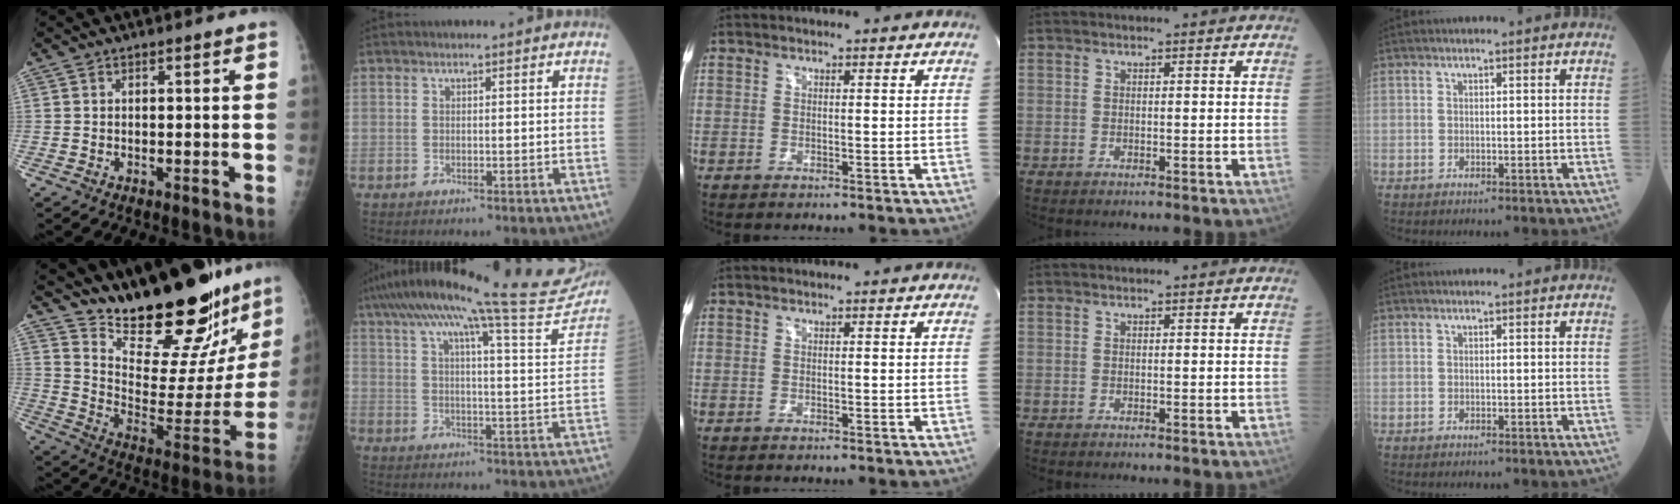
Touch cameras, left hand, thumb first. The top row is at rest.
{"thumb": {"total": 29.0, "force": [24.6, 7.2, 13.5], "torque": [-0.177, -0.168, 0.349]}, "index": {"total": 23.2, "force": [20.4, 0.2, 11.0], "torque": [-0.178, -0.029, 0.267]}}